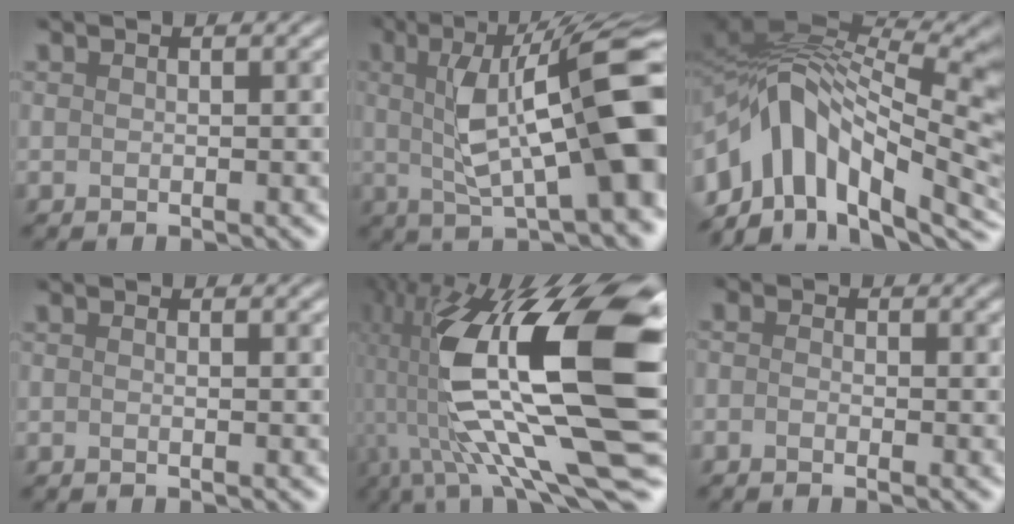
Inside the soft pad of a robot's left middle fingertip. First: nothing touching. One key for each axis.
{"total": 9.8, "fx": 0.8, "fy": 2.0, "fz": 9.6, "tx": -0.167, "ty": 0.013, "tz": 0.034}
{"total": 12.9, "fx": -3.1, "fy": 7.7, "fz": 9.9, "tx": -0.205, "ty": 0.014, "tz": -0.024}
{"total": 0.8, "fx": 0.0, "fy": 0.5, "fz": 0.7, "tx": 0.006, "ty": 0.002, "tz": -0.010}
{"total": 16.4, "fx": 0.7, "fy": 6.0, "fz": 15.3, "tx": -0.323, "ty": -0.012, "tz": 0.049}
{"total": 1.9, "fx": -1.4, "fy": -0.8, "fz": -0.9, "tx": -0.009, "ty": -0.001, "tz": -0.001}